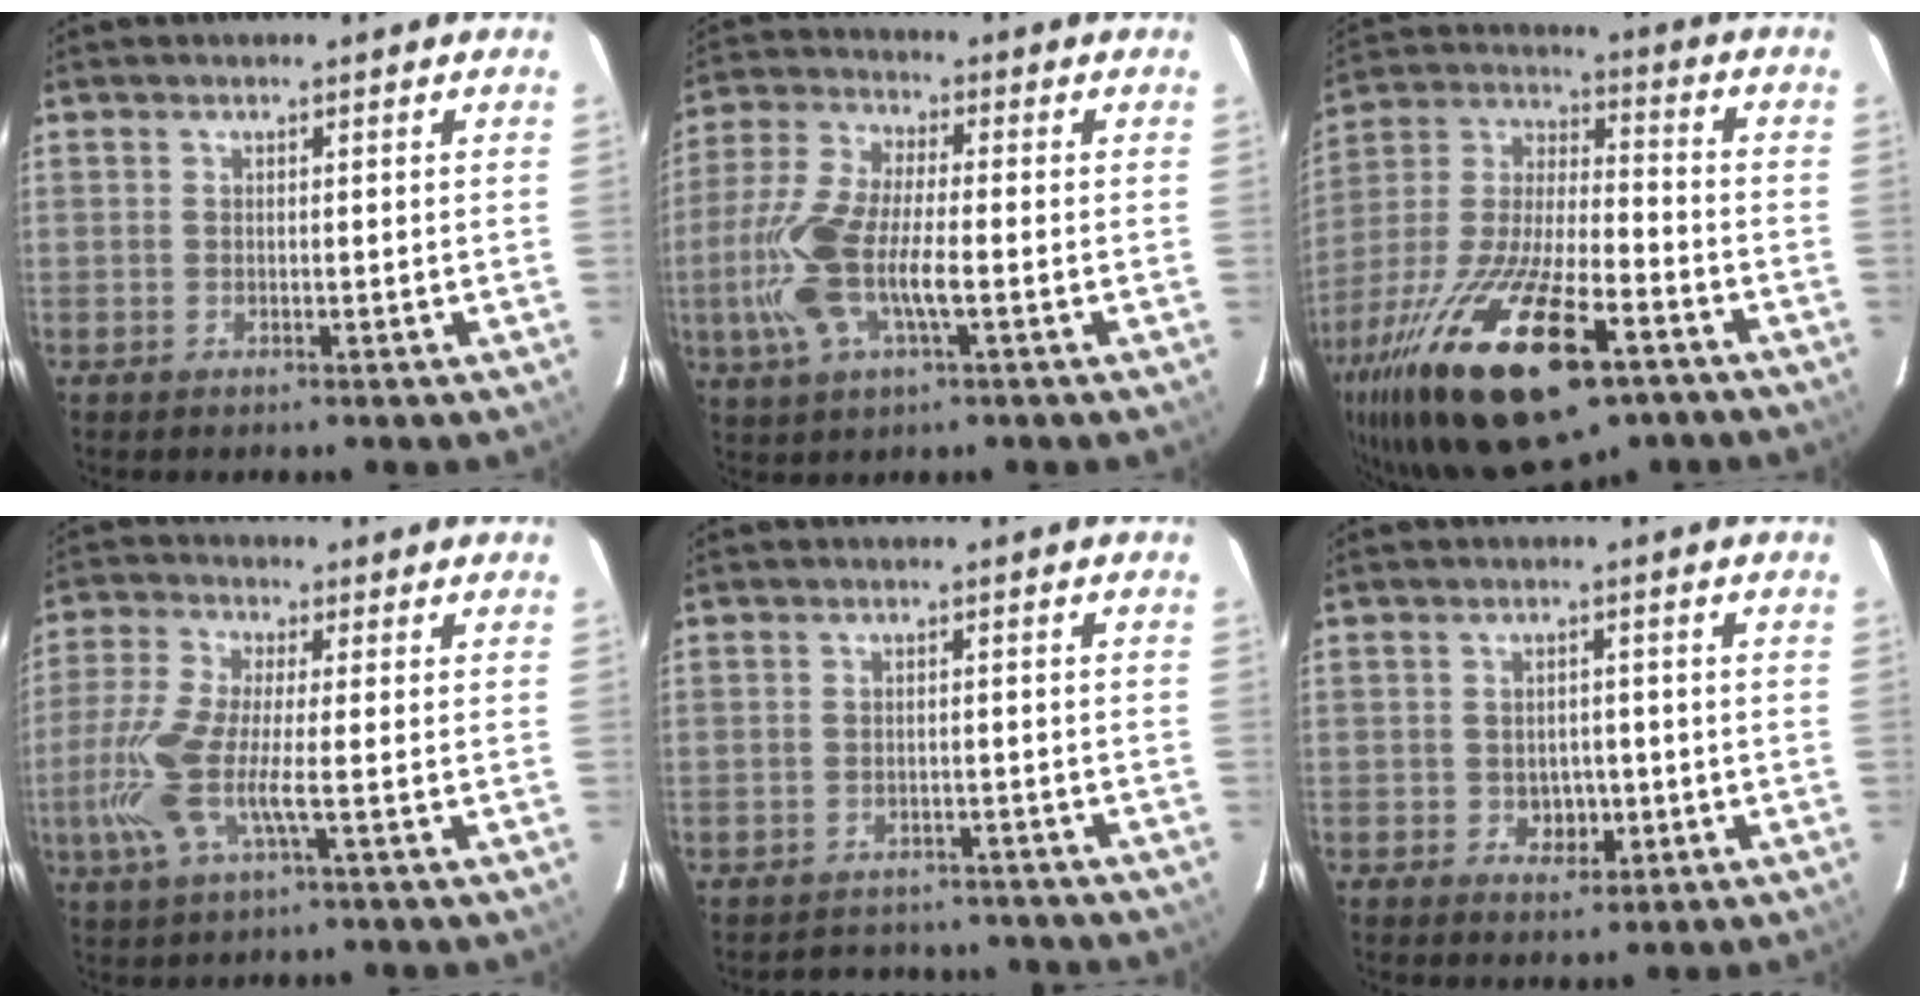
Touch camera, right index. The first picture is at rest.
{"total": 13.7, "force": [-3.0, 4.5, 12.6], "torque": [-0.274, -0.001, -0.061]}
{"total": 28.8, "force": [-16.8, 10.0, 21.1], "torque": [-0.419, -0.046, -0.281]}
{"total": 10.0, "force": [-2.5, 1.5, 9.6], "torque": [-0.217, -0.006, -0.048]}
{"total": 12.0, "force": [-10.6, 4.8, 3.1], "torque": [-0.063, 0.016, -0.125]}
{"total": 3.8, "force": [-1.2, 3.2, 1.6], "torque": [-0.031, 0.007, -0.006]}